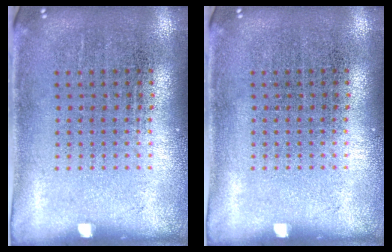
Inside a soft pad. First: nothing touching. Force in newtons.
{"total": 0.0}